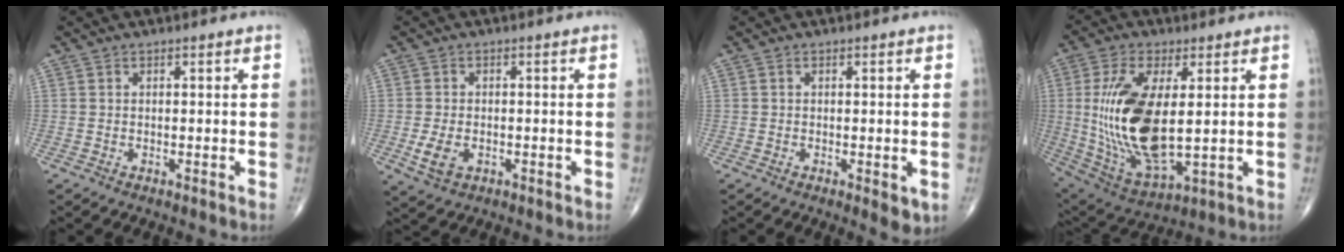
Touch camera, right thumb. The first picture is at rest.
{"total": 4.6, "force": [-1.3, 3.0, 3.3], "torque": [-0.067, -0.002, -0.018]}
{"total": 3.3, "force": [-0.6, 1.3, 3.0], "torque": [-0.030, -0.007, -0.008]}
{"total": 19.5, "force": [1.3, 8.6, 17.4], "torque": [-0.353, -0.020, 0.041]}